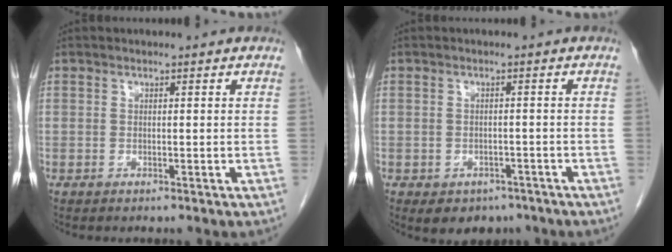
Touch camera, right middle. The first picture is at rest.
{"total": 5.0, "force": [-3.5, 3.3, 1.4], "torque": [-0.009, 0.006, -0.041]}